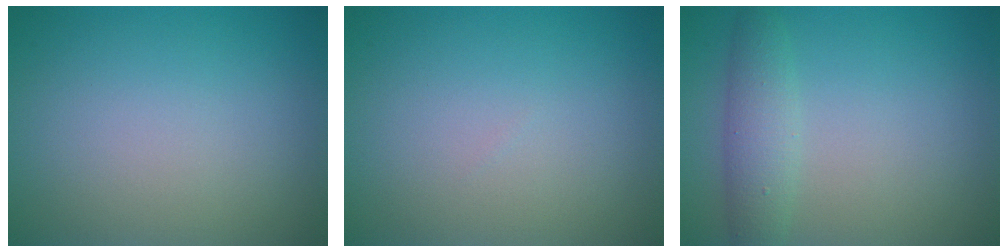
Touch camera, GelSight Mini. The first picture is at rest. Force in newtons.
{"total": 0.0}
{"total": 2.8, "press": 2.8, "slide": 0.0}